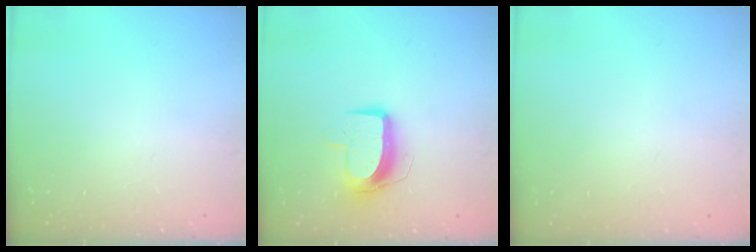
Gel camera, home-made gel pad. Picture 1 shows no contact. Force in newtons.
{"total": 10.2, "press": 10.2, "slide": 0.2}
{"total": 0.0}